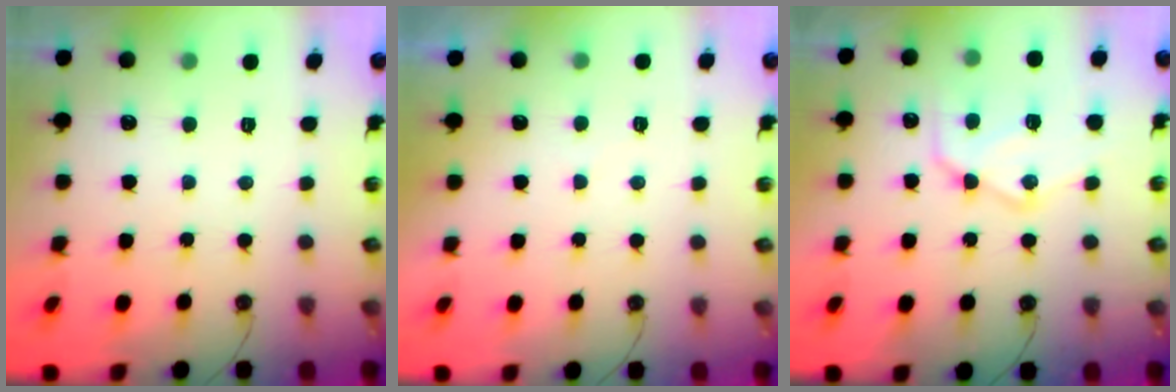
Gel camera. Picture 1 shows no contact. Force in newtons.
{"total": 3.4, "press": 3.4, "slide": 0.5}
{"total": 15.3, "press": 15.2, "slide": 0.9}